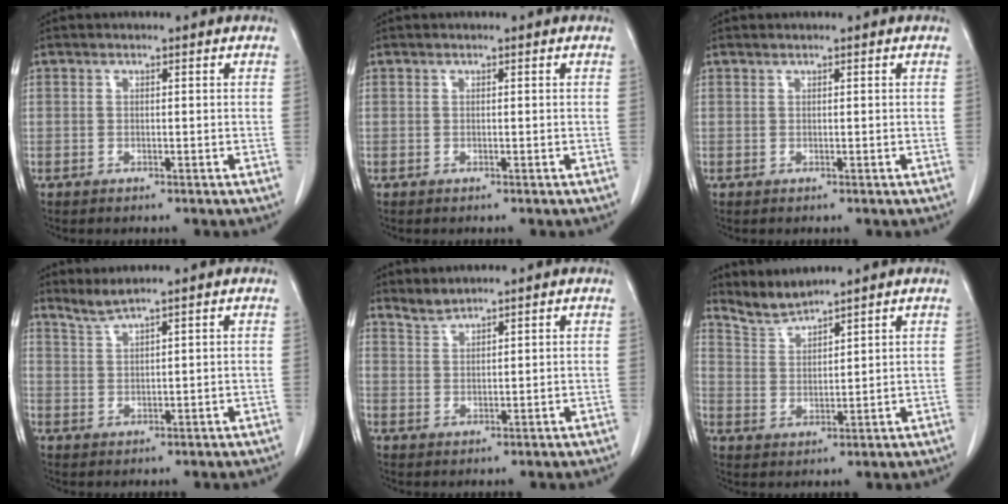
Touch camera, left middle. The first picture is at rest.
{"total": 0.0}
{"total": 0.0}
{"total": 2.4, "force": [2.1, -0.9, 0.6], "torque": [-0.018, -0.002, 0.050]}
{"total": 2.1, "force": [2.1, -0.2, 0.0], "torque": [-0.003, 0.001, 0.048]}
{"total": 4.2, "force": [4.2, -0.7, -0.2], "torque": [-0.004, -0.004, 0.092]}